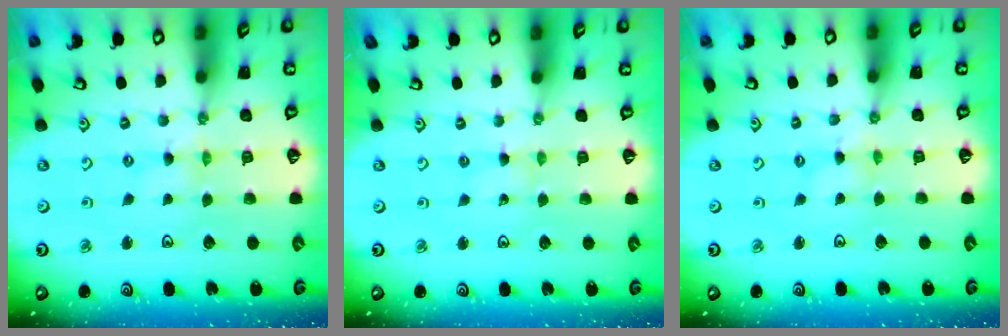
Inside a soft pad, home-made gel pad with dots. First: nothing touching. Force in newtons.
{"total": 1.3, "press": 1.3, "slide": 0.2}
{"total": 0.0}